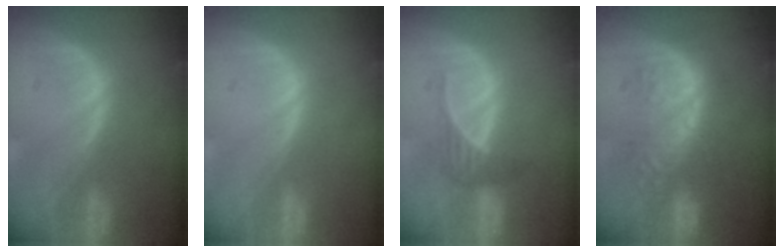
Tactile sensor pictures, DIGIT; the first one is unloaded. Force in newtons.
{"total": 0.0}
{"total": 2.8, "press": 2.7, "slide": 0.9}
{"total": 8.9, "press": 8.7, "slide": 2.0}